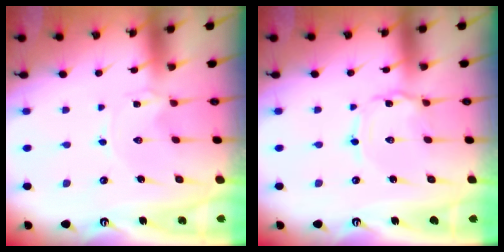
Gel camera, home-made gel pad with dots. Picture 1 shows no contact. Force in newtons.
{"total": 0.8, "press": 0.8, "slide": 0.2}